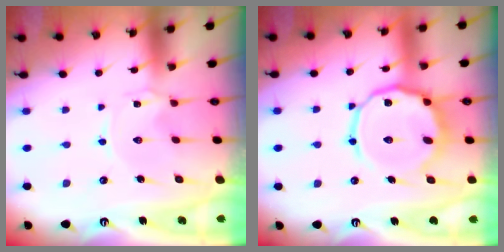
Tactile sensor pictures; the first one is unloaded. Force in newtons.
{"total": 13.6, "press": 13.6, "slide": 1.3}